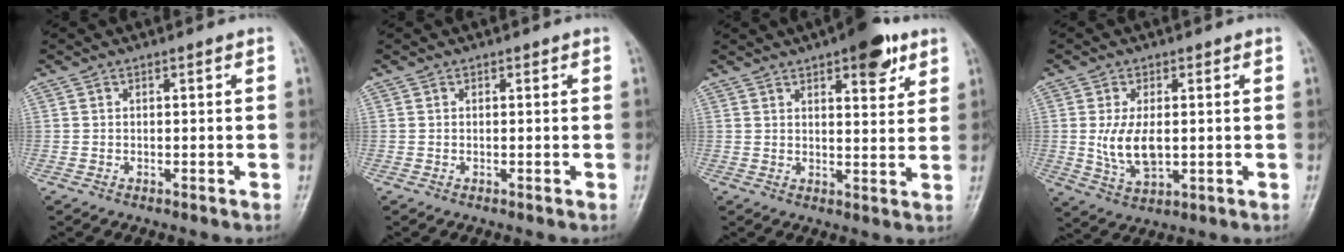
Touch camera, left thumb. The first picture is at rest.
{"total": 0.0}
{"total": 9.4, "force": [5.5, 3.6, 6.8], "torque": [-0.067, -0.023, 0.072]}
{"total": 7.7, "force": [0.2, 4.3, 6.3], "torque": [-0.117, -0.011, 0.012]}